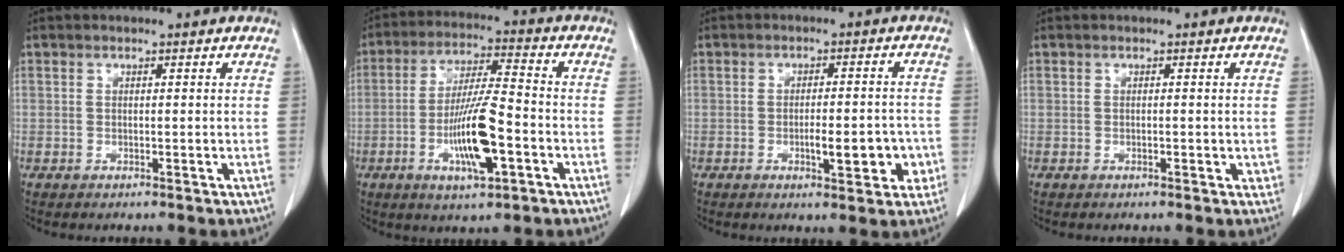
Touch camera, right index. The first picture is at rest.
{"total": 11.5, "force": [-3.8, 1.8, 10.7], "torque": [-0.203, -0.005, -0.066]}
{"total": 6.6, "force": [-2.1, 1.9, 6.0], "torque": [-0.080, 0.003, -0.022]}
{"total": 1.2, "force": [-0.2, 0.6, 1.0], "torque": [-0.009, 0.000, -0.002]}